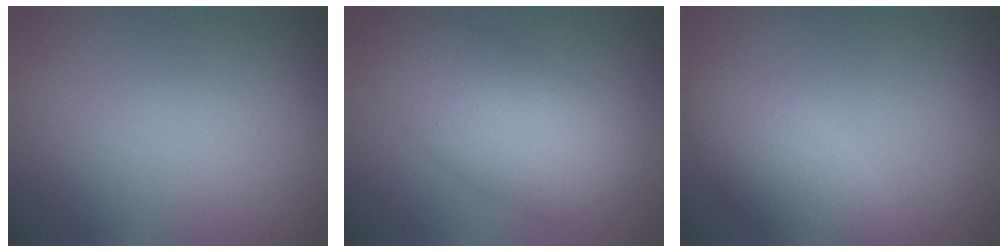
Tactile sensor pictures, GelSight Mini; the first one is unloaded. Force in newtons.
{"total": 7.1, "press": 7.1, "slide": 0.3}
{"total": 4.2, "press": 4.2, "slide": 0.5}